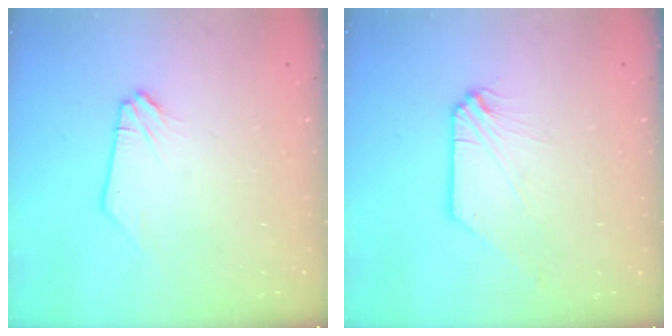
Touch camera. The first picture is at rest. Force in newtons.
{"total": 0.0}